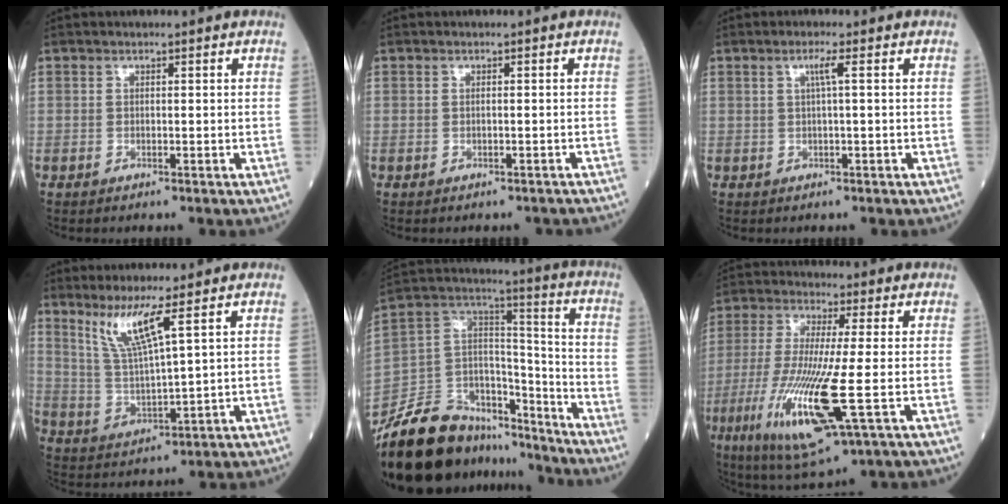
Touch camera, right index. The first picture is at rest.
{"total": 8.3, "force": [-8.0, 2.2, 0.0], "torque": [0.017, 0.021, -0.080]}
{"total": 2.0, "force": [0.6, -0.4, 1.9], "torque": [-0.037, 0.002, 0.011]}
{"total": 7.4, "force": [4.5, -0.9, 5.8], "torque": [-0.119, -0.015, 0.098]}
{"total": 22.6, "force": [-18.9, 8.8, 8.6], "torque": [-0.194, 0.038, -0.323]}
{"total": 15.5, "force": [-4.2, 1.2, 14.9], "torque": [-0.315, -0.035, -0.074]}